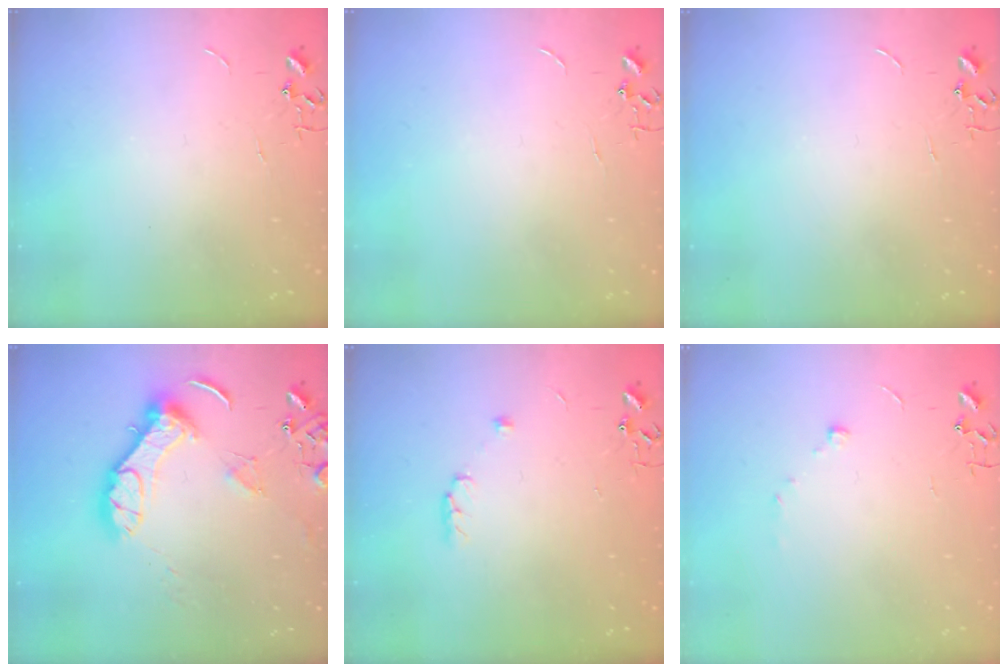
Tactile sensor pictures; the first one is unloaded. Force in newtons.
{"total": 0.0}
{"total": 0.0}
{"total": 14.0, "press": 13.9, "slide": 1.8}
{"total": 5.3, "press": 5.2, "slide": 0.8}
{"total": 6.4, "press": 6.3, "slide": 0.7}